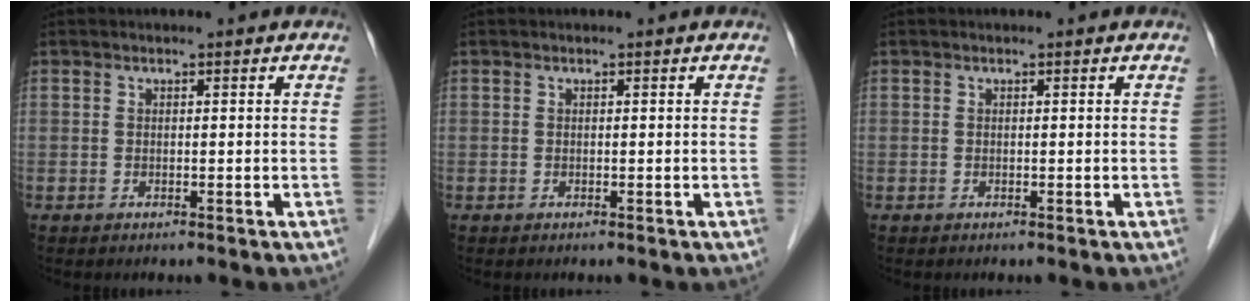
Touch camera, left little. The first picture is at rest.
{"total": 0.0}
{"total": 0.0}